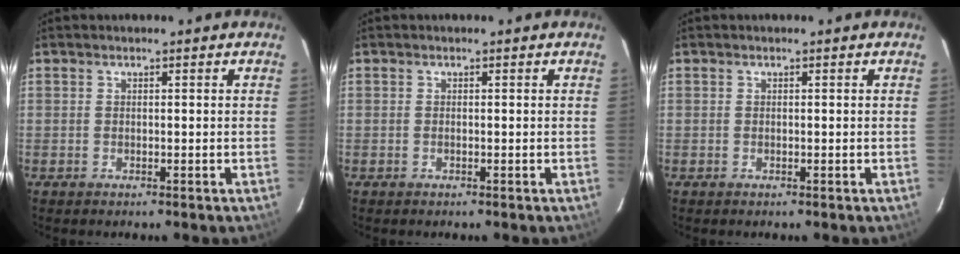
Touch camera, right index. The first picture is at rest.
{"total": 0.0}
{"total": 0.0}